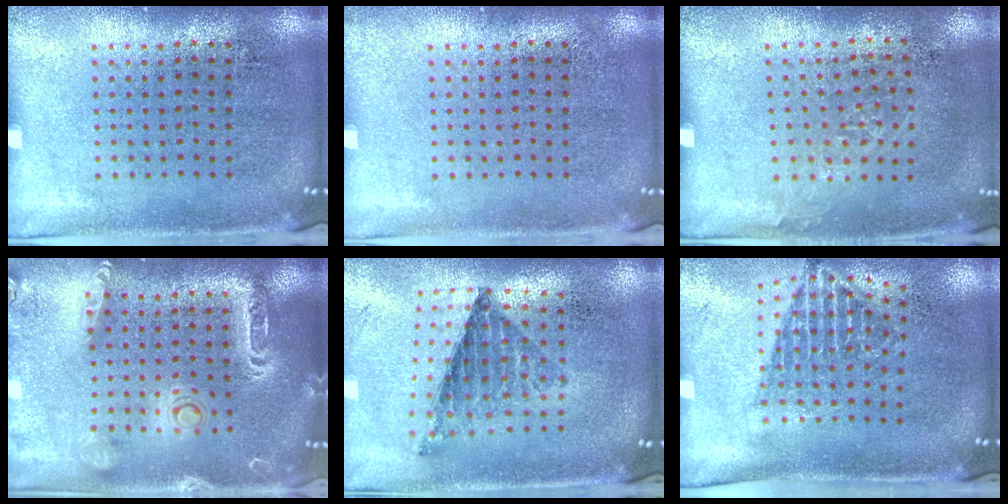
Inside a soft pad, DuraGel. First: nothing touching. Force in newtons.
{"total": 0.0}
{"total": 0.9, "press": 0.7, "slide": 0.5}
{"total": 2.1, "press": 1.9, "slide": 0.8}
{"total": 0.7, "press": 0.7, "slide": 0.0}
{"total": 1.6, "press": 1.2, "slide": 1.0}